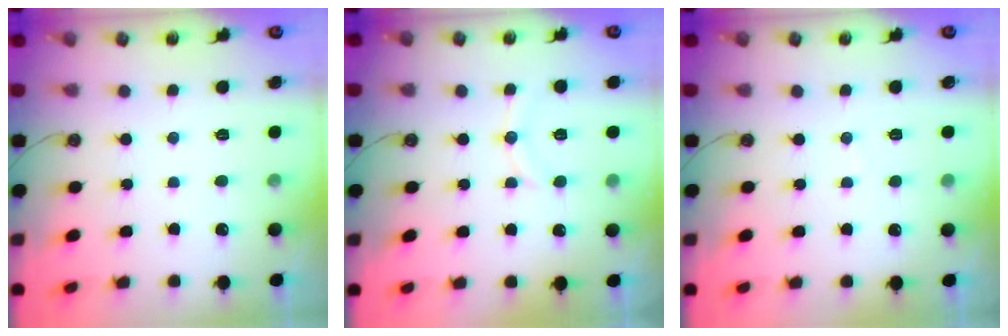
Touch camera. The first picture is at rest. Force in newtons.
{"total": 6.8, "press": 6.7, "slide": 1.6}
{"total": 2.6, "press": 2.6, "slide": 0.3}